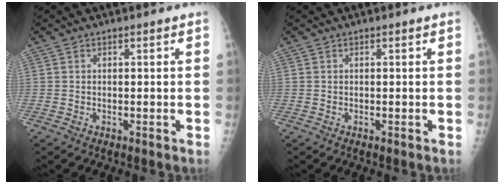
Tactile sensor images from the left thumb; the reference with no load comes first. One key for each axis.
{"total": 0.0}